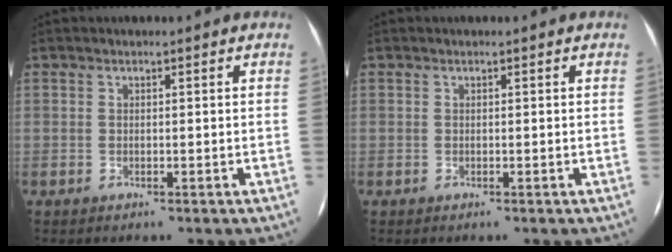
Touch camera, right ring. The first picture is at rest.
{"total": 0.0}